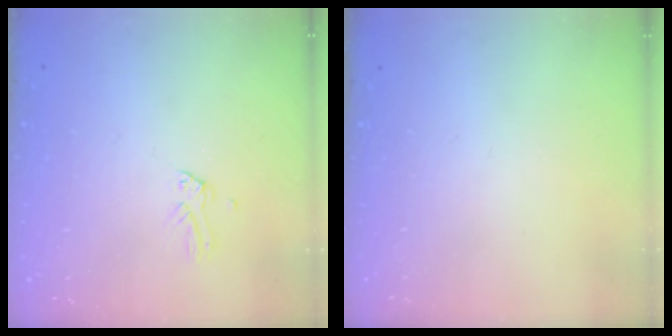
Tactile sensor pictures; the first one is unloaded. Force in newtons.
{"total": 0.0}